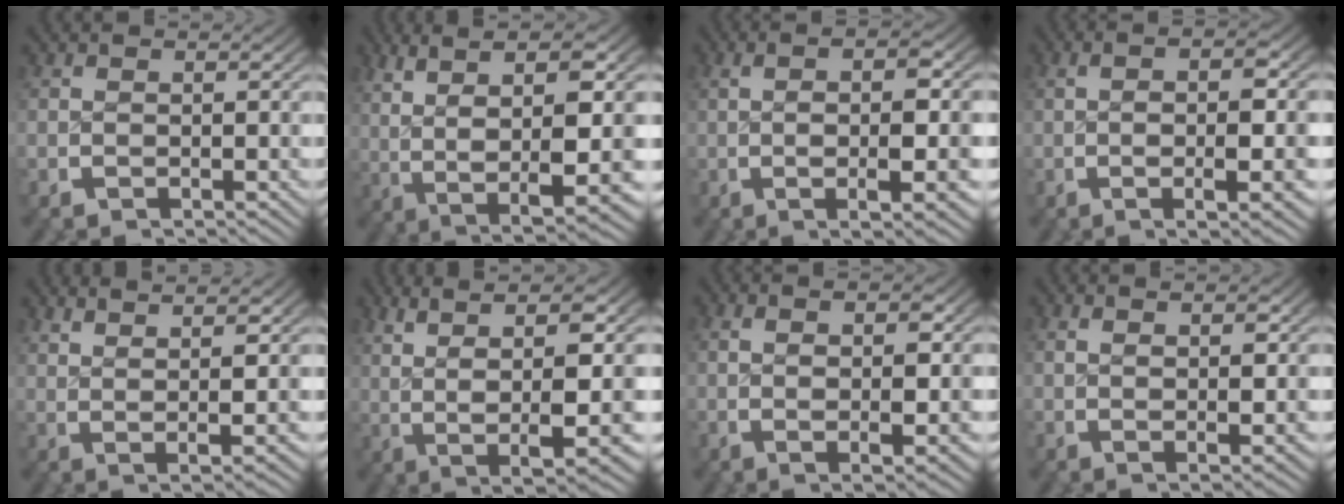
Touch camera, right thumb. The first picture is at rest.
{"total": 14.7, "force": [1.4, 7.4, 12.7], "torque": [-0.213, -0.019, 0.038]}
{"total": 7.6, "force": [-0.3, 2.0, 7.3], "torque": [-0.101, 0.001, -0.003]}
{"total": 6.6, "force": [-0.5, 1.7, 6.4], "torque": [-0.088, 0.002, -0.008]}
{"total": 4.3, "force": [2.8, 0.5, 3.2], "torque": [-0.044, 0.002, 0.055]}
{"total": 13.3, "force": [1.8, 6.0, 11.8], "torque": [-0.187, -0.006, 0.038]}
{"total": 4.8, "force": [0.4, 1.5, 4.5], "torque": [-0.065, -0.001, 0.009]}
{"total": 2.9, "force": [0.7, 0.7, 2.8], "torque": [-0.038, -0.001, 0.016]}